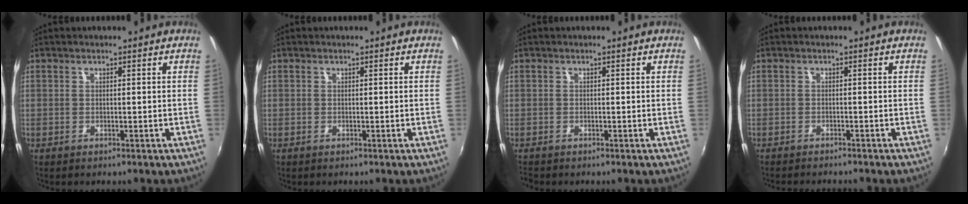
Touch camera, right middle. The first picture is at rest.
{"total": 0.0}
{"total": 0.6, "force": [-0.6, 0.1, 0.1], "torque": [-0.002, -0.004, -0.014]}
{"total": 3.6, "force": [-3.3, 0.3, 1.3], "torque": [-0.031, -0.012, -0.053]}